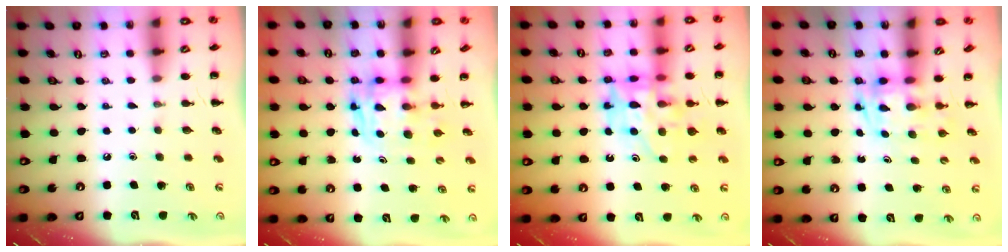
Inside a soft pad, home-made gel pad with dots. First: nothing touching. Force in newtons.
{"total": 2.6, "press": 2.6, "slide": 0.2}
{"total": 13.9, "press": 13.4, "slide": 3.8}
{"total": 2.8, "press": 2.7, "slide": 0.7}